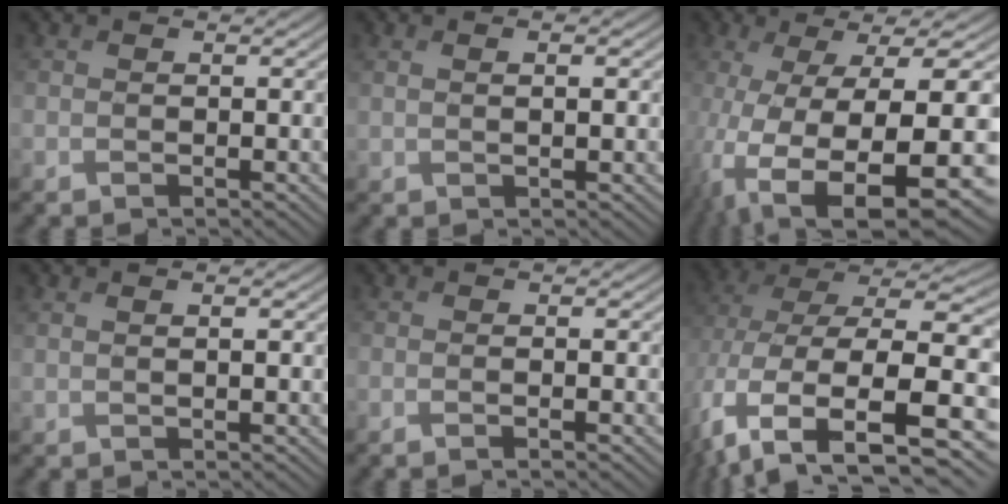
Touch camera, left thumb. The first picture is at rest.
{"total": 1.9, "force": [0.7, 0.3, 1.7], "torque": [-0.024, -0.004, 0.018]}
{"total": 16.8, "force": [-5.8, 4.6, 15.1], "torque": [-0.271, -0.028, -0.078]}
{"total": 1.5, "force": [0.7, 0.3, 1.4], "torque": [-0.022, -0.004, 0.017]}
{"total": 1.1, "force": [-0.3, 0.0, 1.0], "torque": [-0.018, 0.001, -0.009]}
{"total": 14.7, "force": [-1.5, 8.8, 11.6], "torque": [-0.273, -0.031, -0.005]}